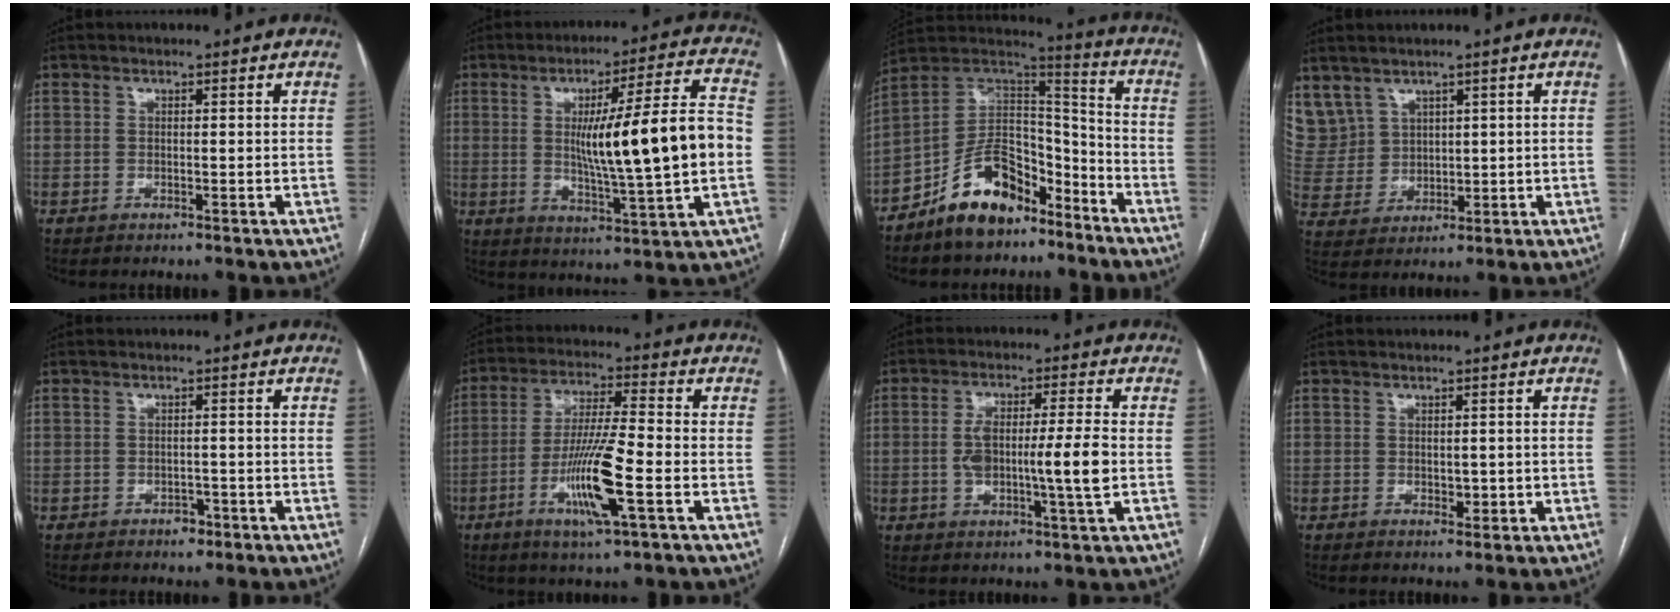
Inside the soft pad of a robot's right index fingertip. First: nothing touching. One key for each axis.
{"total": 17.5, "fx": -0.1, "fy": 0.3, "fz": 17.5, "tx": -0.275, "ty": 0.002, "tz": 0.000}
{"total": 14.2, "fx": -9.7, "fy": 7.0, "fz": 7.7, "tx": -0.136, "ty": 0.039, "tz": -0.174}
{"total": 9.8, "fx": 5.8, "fy": 7.7, "fz": 1.9, "tx": -0.071, "ty": 0.034, "tz": 0.149}
{"total": 1.8, "fx": -1.0, "fy": 1.3, "fz": 0.7, "tx": -0.005, "ty": 0.007, "tz": -0.009}
{"total": 11.9, "fx": -4.0, "fy": 0.5, "fz": 11.2, "tx": -0.218, "ty": -0.012, "tz": -0.075}
{"total": 9.8, "fx": -0.9, "fy": 0.9, "fz": 9.7, "tx": -0.178, "ty": 0.006, "tz": -0.018}
{"total": 1.9, "fx": -0.1, "fy": 1.3, "fz": 1.4, "tx": -0.018, "ty": -0.001, "tz": 0.003}